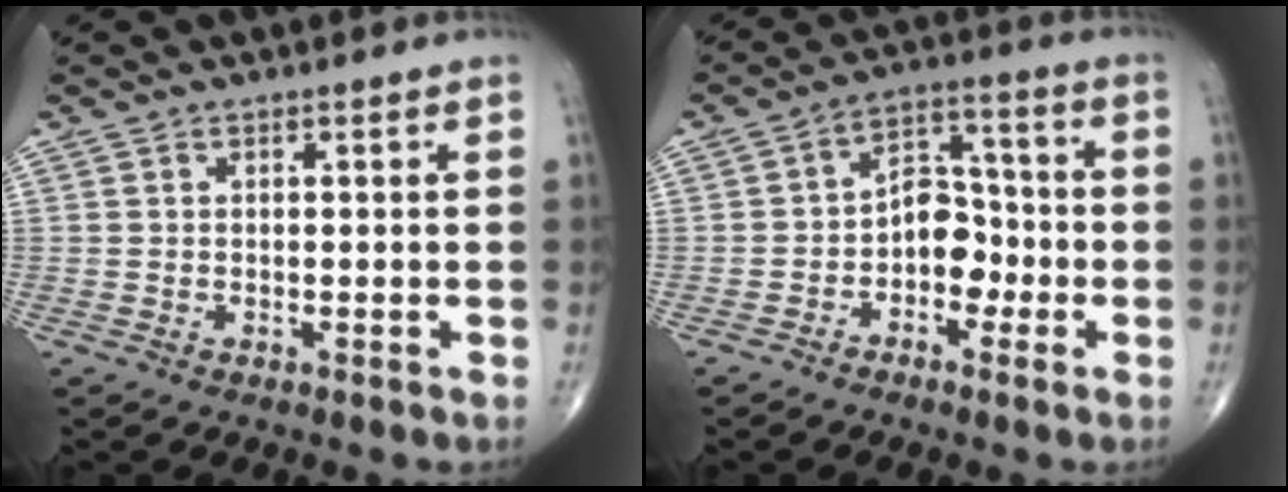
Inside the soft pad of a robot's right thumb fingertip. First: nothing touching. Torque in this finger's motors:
{"motor_torque": [1.96, 2.60, 0.03, -0.27, 0.01]}